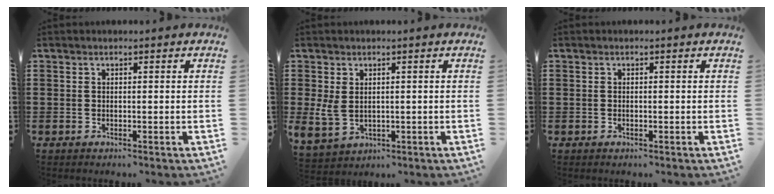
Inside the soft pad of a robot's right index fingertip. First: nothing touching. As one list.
[{"total": 3.7, "force": [0.8, 2.5, 2.6], "torque": [-0.076, -0.004, 0.009]}, {"total": 0.0}]